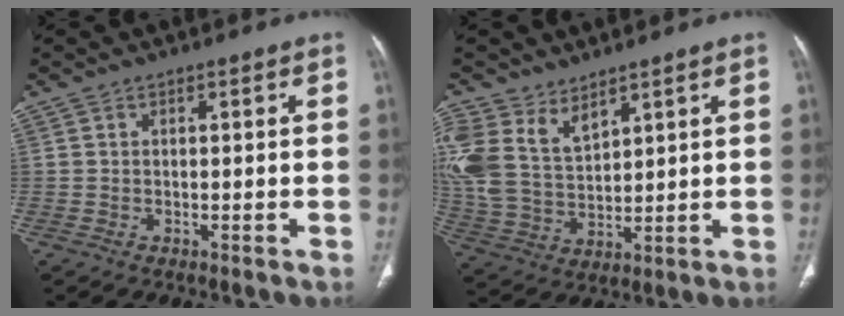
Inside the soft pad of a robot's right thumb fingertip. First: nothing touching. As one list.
[{"total": 12.9, "force": [7.2, 7.7, 7.4], "torque": [-0.156, -0.024, 0.161]}]